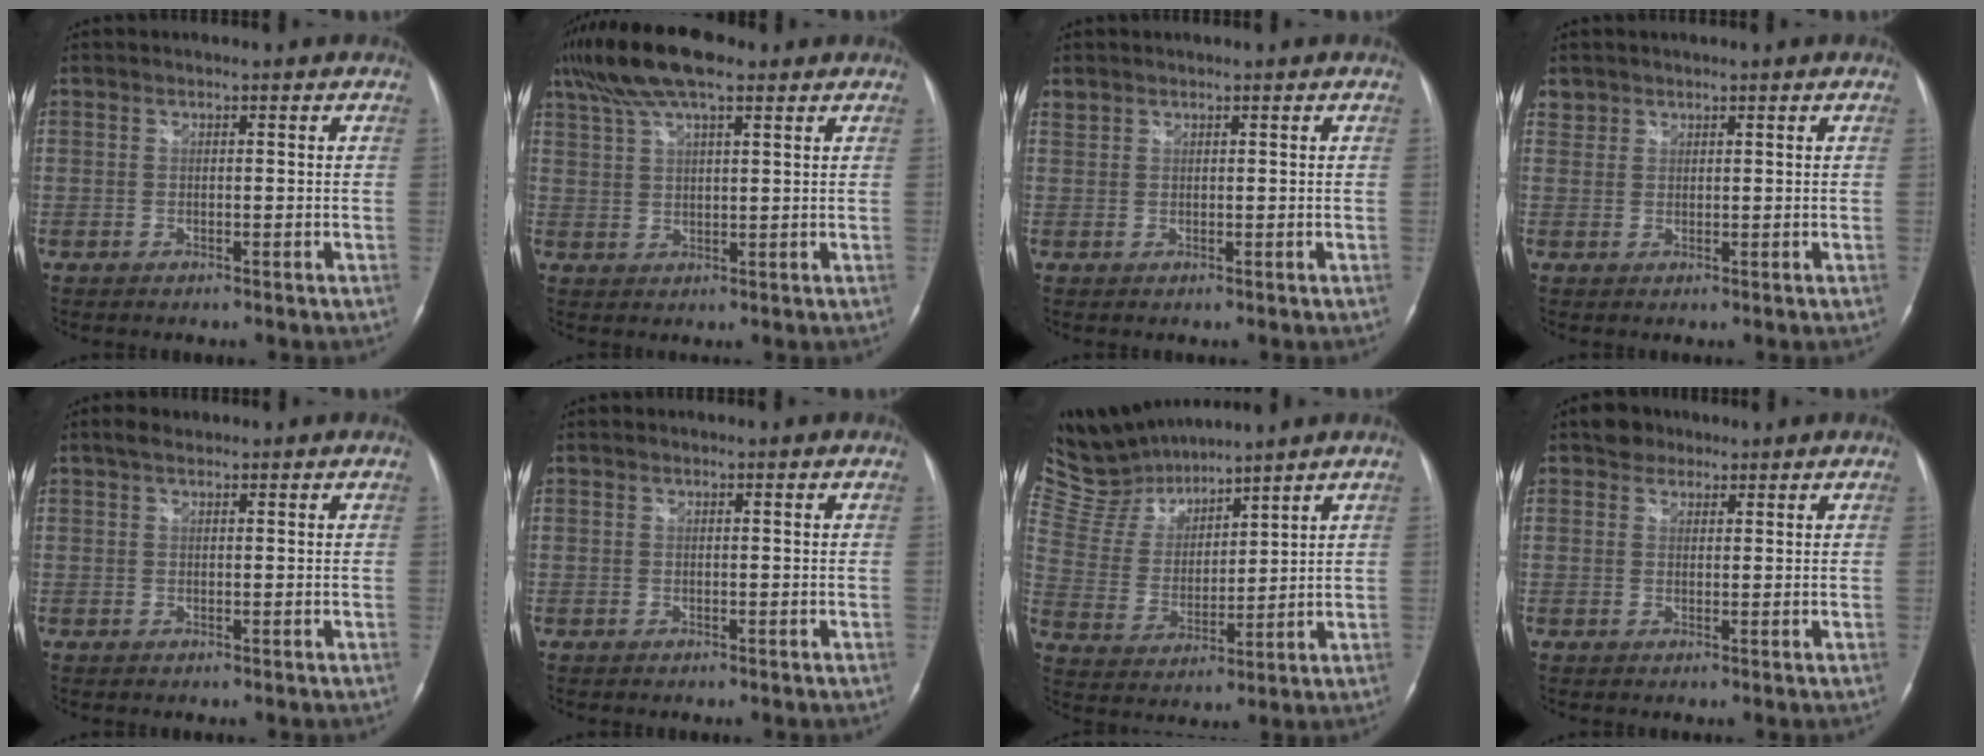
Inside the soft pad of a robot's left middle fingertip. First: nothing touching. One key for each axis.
{"total": 10.8, "fx": 7.5, "fy": 2.5, "fz": 7.4, "tx": -0.147, "ty": 0.030, "tz": 0.132}
{"total": 0.9, "fx": 0.8, "fy": 0.4, "fz": -0.1, "tx": 0.000, "ty": 0.008, "tz": 0.017}
{"total": 1.6, "fx": 1.2, "fy": 1.1, "fz": -0.3, "tx": 0.013, "ty": 0.008, "tz": 0.018}
{"total": 1.9, "fx": 1.5, "fy": 0.8, "fz": 1.0, "tx": -0.021, "ty": 0.010, "tz": 0.023}
{"total": 0.0}
{"total": 9.9, "fx": 9.7, "fy": 1.6, "fz": 0.5, "tx": -0.032, "ty": 0.010, "tz": 0.213}
{"total": 2.8, "fx": 2.0, "fy": 1.9, "fz": 0.4, "tx": -0.008, "ty": 0.008, "tz": 0.029}